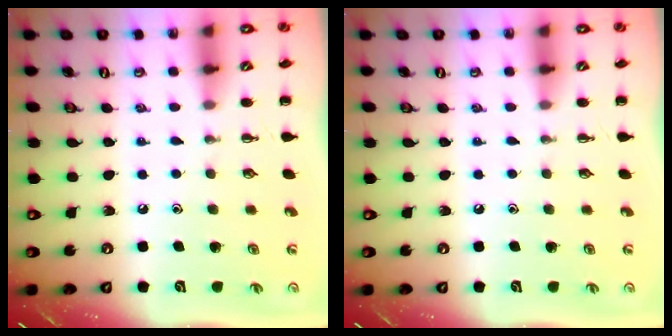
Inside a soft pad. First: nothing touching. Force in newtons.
{"total": 0.0}